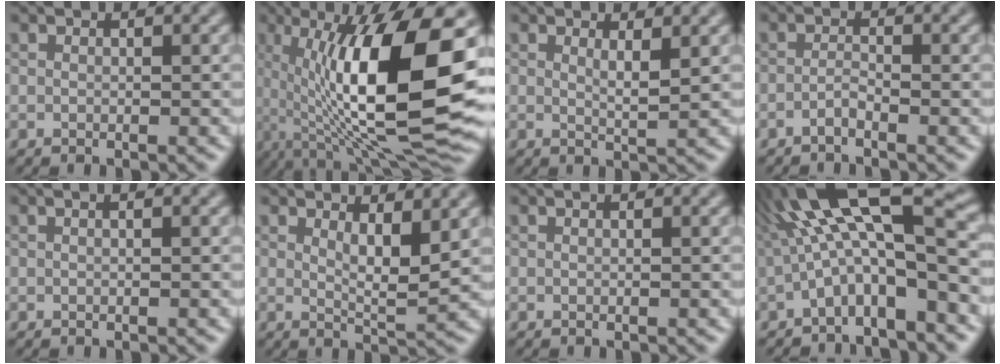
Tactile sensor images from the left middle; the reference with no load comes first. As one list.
[{"total": 14.9, "force": [1.4, 4.1, 14.2], "torque": [-0.211, -0.007, 0.022]}, {"total": 1.6, "force": [0.9, 0.3, 1.3], "torque": [-0.019, -0.005, 0.013]}, {"total": 1.1, "force": [-0.8, 0.1, 0.8], "torque": [-0.015, 0.003, -0.018]}, {"total": 0.7, "force": [0.2, 0.1, 0.7], "torque": [-0.013, 0.000, 0.000]}, {"total": 3.1, "force": [1.3, 0.8, 2.7], "torque": [-0.047, -0.009, 0.024]}, {"total": 0.0}, {"total": 10.7, "force": [-1.0, 2.9, 10.2], "torque": [-0.178, 0.032, -0.026]}]